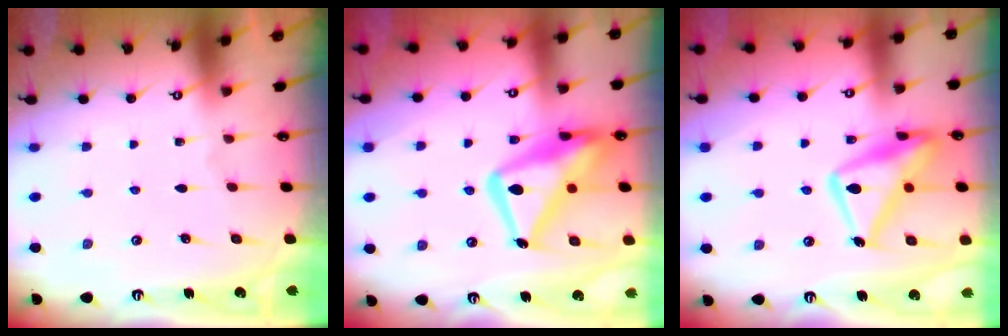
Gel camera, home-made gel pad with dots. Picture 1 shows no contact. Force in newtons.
{"total": 19.6, "press": 19.5, "slide": 1.7}
{"total": 17.6, "press": 17.6, "slide": 1.4}